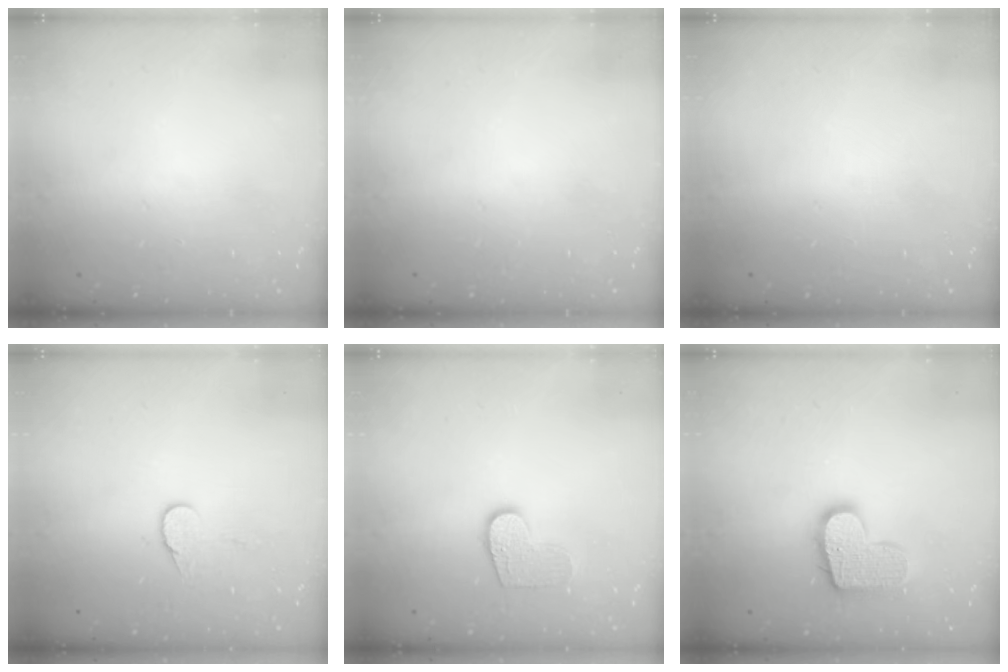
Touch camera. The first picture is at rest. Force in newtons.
{"total": 0.0}
{"total": 0.0}
{"total": 7.3, "press": 7.3, "slide": 0.4}
{"total": 8.9, "press": 8.9, "slide": 0.5}
{"total": 13.5, "press": 13.5, "slide": 0.8}